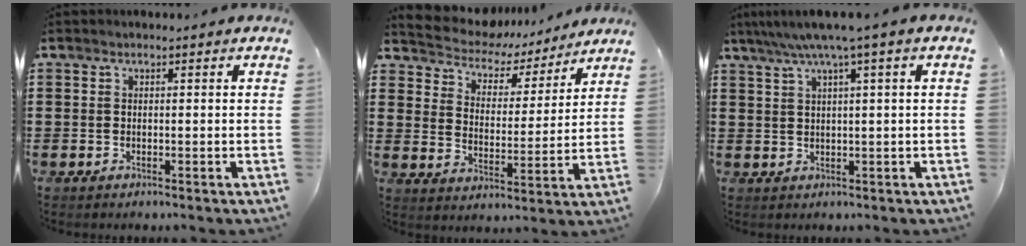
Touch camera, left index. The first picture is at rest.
{"total": 4.7, "force": [4.4, 1.6, 0.5], "torque": [-0.040, -0.033, 0.070]}
{"total": 4.1, "force": [2.0, -0.6, 3.6], "torque": [-0.073, -0.002, 0.030]}